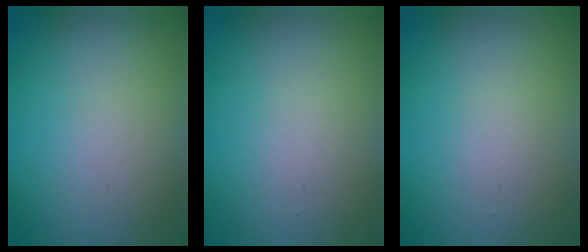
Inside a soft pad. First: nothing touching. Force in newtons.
{"total": 0.6, "press": 0.6, "slide": 0.1}
{"total": 0.6, "press": 0.6, "slide": 0.1}